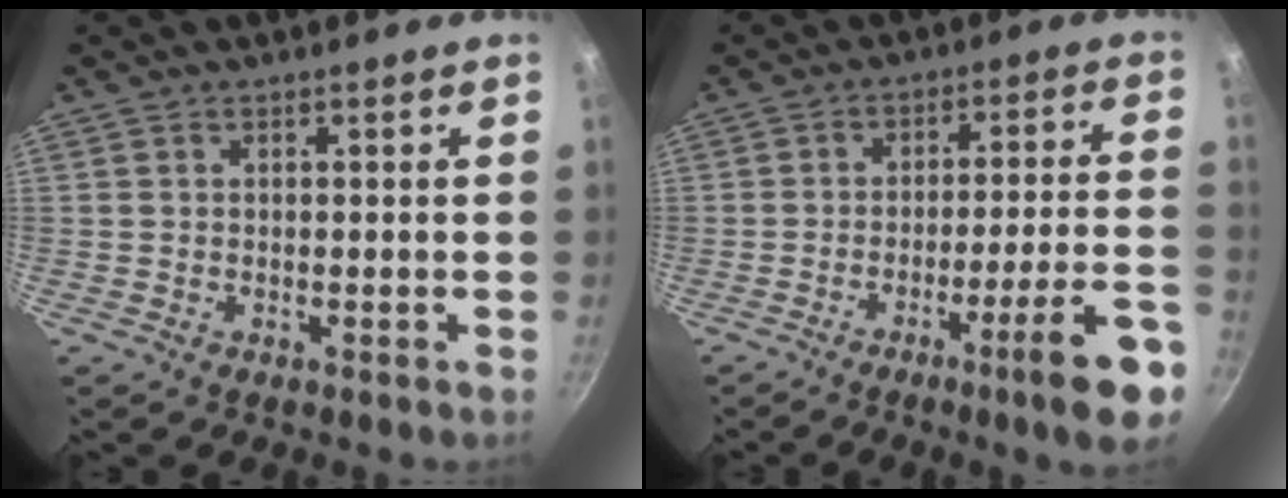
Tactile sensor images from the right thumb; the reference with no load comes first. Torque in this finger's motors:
{"motor_torque": [0.04, 0.05, 0.79, -0.49, 0.05]}